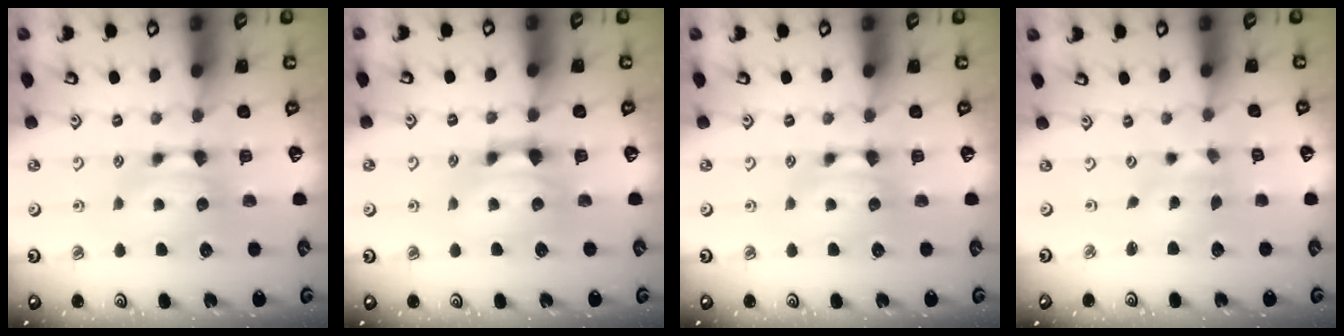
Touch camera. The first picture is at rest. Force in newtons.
{"total": 1.9, "press": 1.3, "slide": 1.4}
{"total": 0.0}
{"total": 1.7, "press": 1.3, "slide": 1.1}